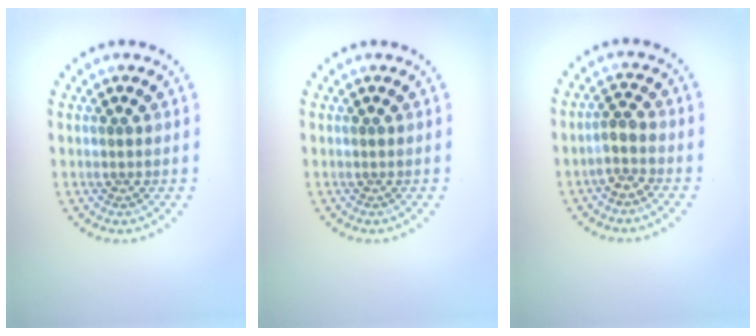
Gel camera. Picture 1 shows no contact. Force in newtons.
{"total": 0.0}
{"total": 1.8, "press": 1.4, "slide": 1.2}